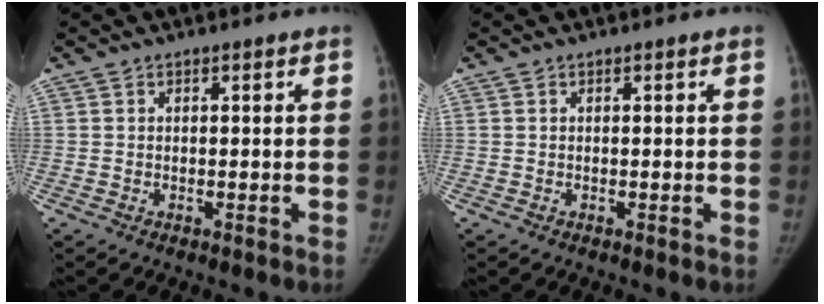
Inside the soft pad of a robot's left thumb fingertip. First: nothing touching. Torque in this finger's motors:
{"motor_torque": [0.05, 0.04, 0.29, -0.32, 0.03]}